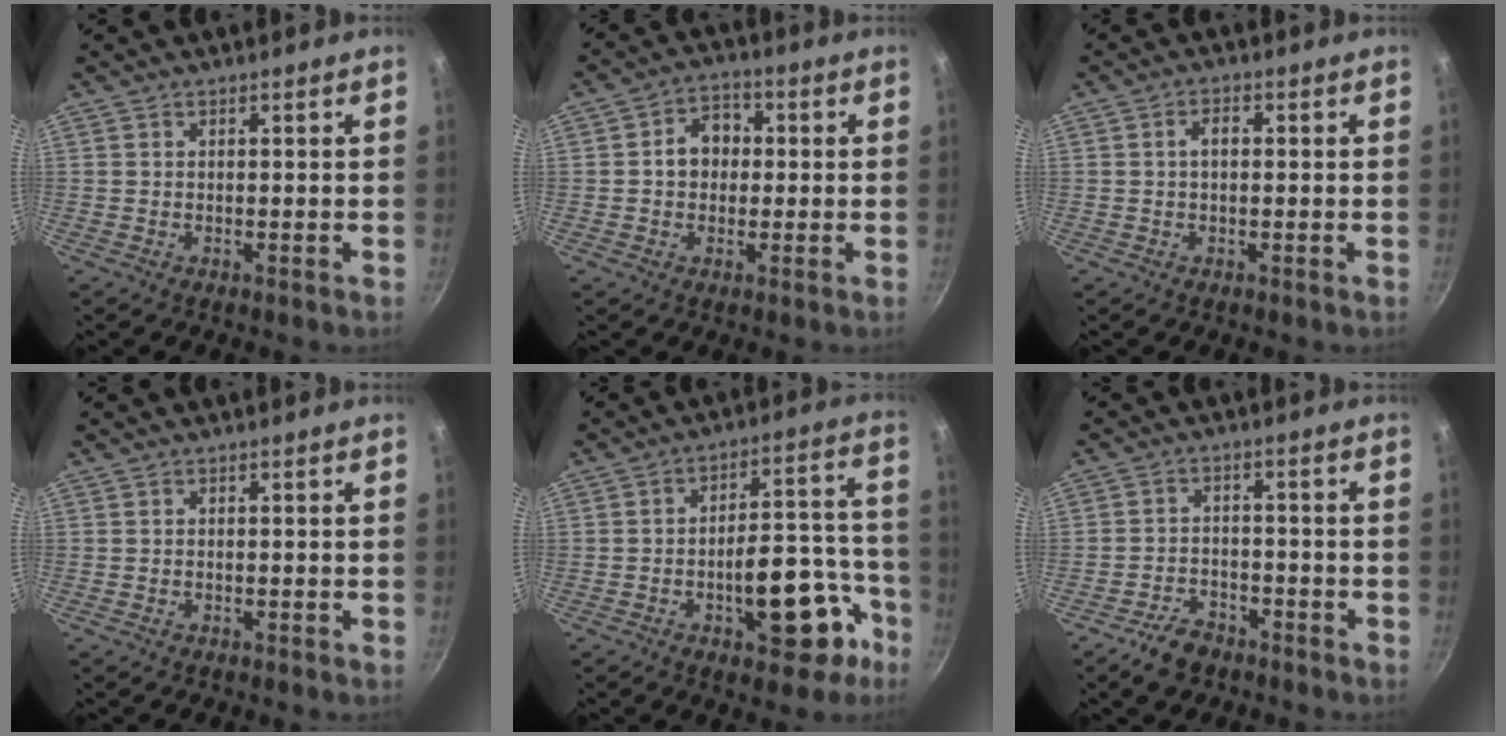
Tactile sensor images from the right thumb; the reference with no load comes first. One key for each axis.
{"total": 6.8, "fx": 0.3, "fy": 5.5, "fz": 3.9, "tx": -0.024, "ty": 0.017, "tz": -0.004}
{"total": 2.6, "fx": 0.1, "fy": 1.5, "fz": 2.1, "tx": -0.034, "ty": 0.010, "tz": -0.001}
{"total": 0.0}
{"total": 16.4, "fx": -7.0, "fy": 7.9, "fz": 12.6, "tx": -0.116, "ty": 0.067, "tz": -0.093}
{"total": 6.0, "fx": -4.3, "fy": 3.4, "fz": 2.5, "tx": -0.038, "ty": 0.037, "tz": -0.071}